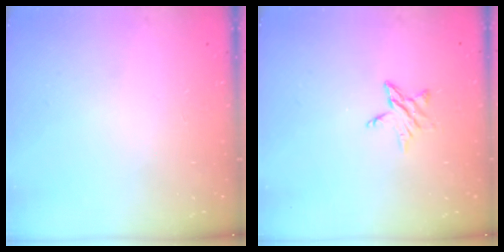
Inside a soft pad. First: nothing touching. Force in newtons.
{"total": 5.5, "press": 5.4, "slide": 0.5}